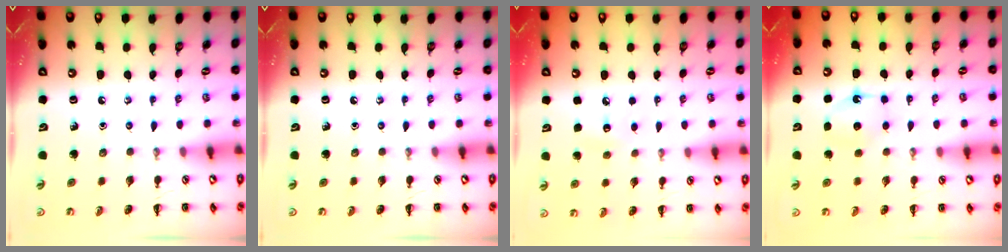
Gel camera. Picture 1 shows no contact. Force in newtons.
{"total": 0.0}
{"total": 6.7, "press": 6.5, "slide": 1.7}
{"total": 8.1, "press": 8.0, "slide": 1.5}